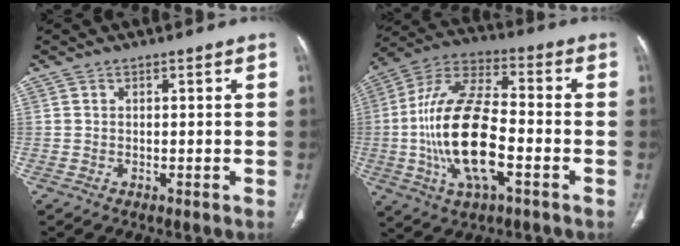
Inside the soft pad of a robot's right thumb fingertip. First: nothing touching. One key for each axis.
{"total": 19.4, "fx": -4.0, "fy": 8.2, "fz": 17.2, "tx": -0.341, "ty": 0.026, "tz": -0.073}